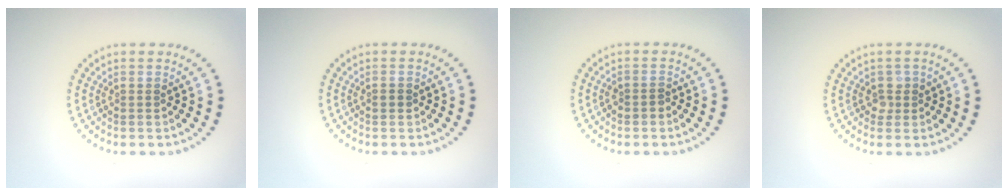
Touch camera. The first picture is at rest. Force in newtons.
{"total": 0.8, "press": 0.8, "slide": 0.1}
{"total": 0.9, "press": 0.8, "slide": 0.4}
{"total": 1.2, "press": 1.1, "slide": 0.5}